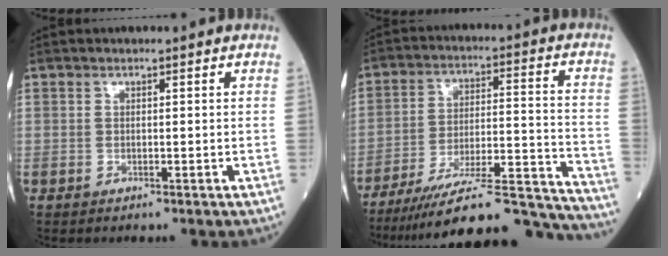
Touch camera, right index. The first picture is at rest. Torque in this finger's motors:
{"motor_torque": [0.65, -0.75, 0.35, 0.06]}